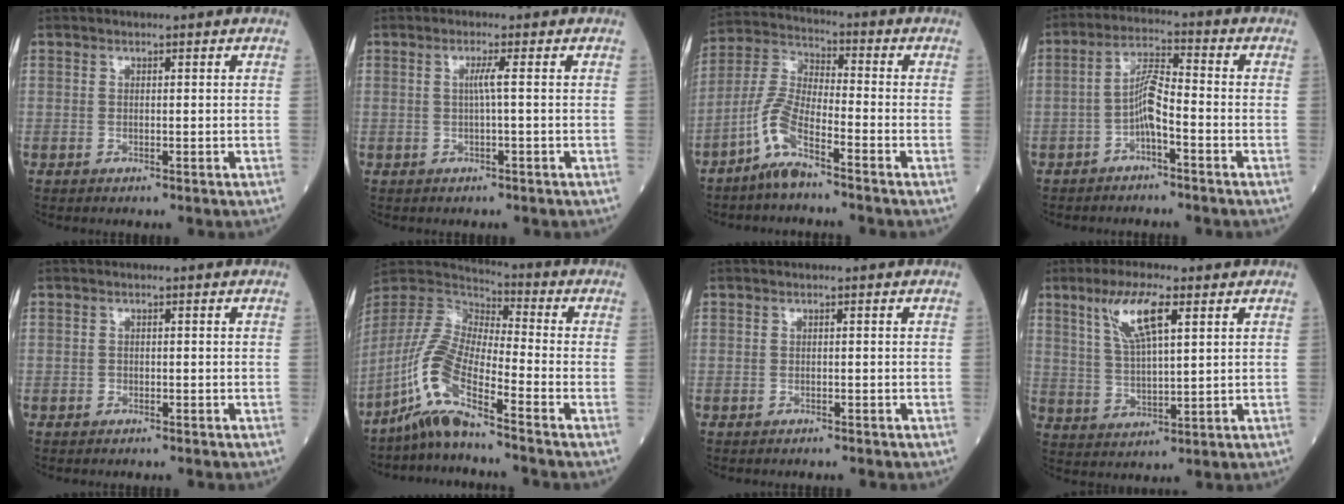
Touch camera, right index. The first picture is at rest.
{"total": 1.6, "force": [0.1, -0.6, 1.5], "torque": [-0.030, 0.002, 0.001]}
{"total": 7.8, "force": [-5.2, 1.4, 5.7], "torque": [-0.137, -0.004, -0.110]}
{"total": 5.1, "force": [-2.0, 0.8, 4.6], "torque": [-0.093, 0.014, -0.037]}
{"total": 0.7, "force": [-0.6, 0.3, 0.2], "torque": [-0.007, 0.001, -0.008]}
{"total": 10.3, "force": [-6.9, 0.6, 7.6], "torque": [-0.178, -0.009, -0.144]}
{"total": 1.2, "force": [-1.1, 0.2, 0.5], "torque": [-0.012, -0.002, -0.009]}
{"total": 8.5, "force": [4.3, 1.5, 7.2], "torque": [-0.149, 0.007, 0.087]}